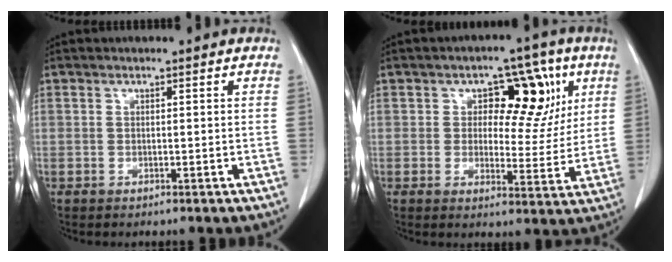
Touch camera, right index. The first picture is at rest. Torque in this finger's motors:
{"motor_torque": [0.48, 0.46, 0.18, 0.04]}